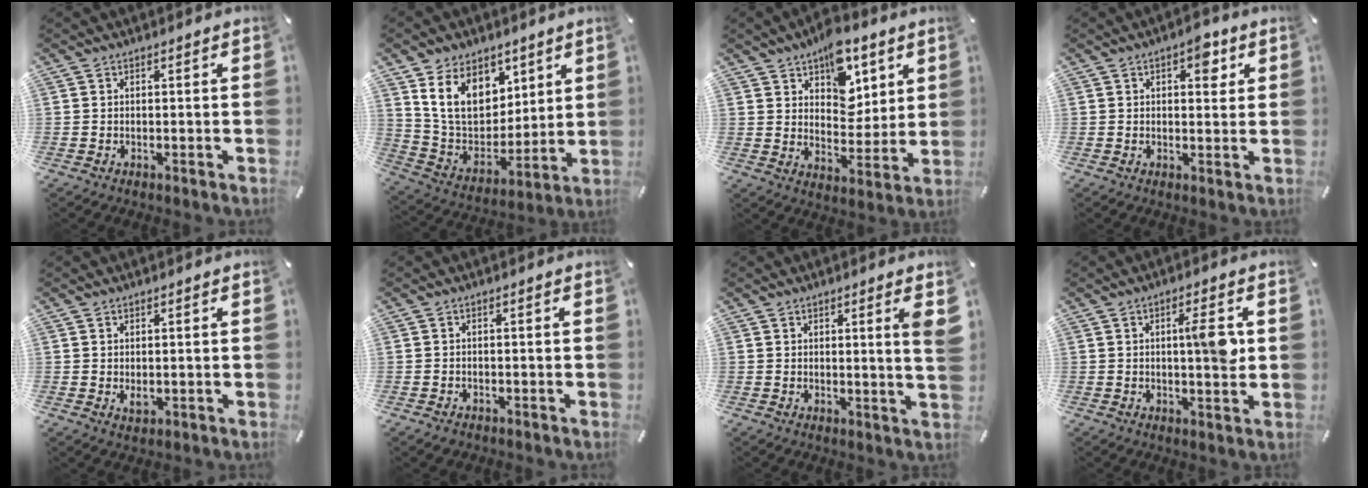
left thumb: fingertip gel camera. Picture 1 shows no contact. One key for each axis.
{"total": 15.1, "fx": 7.5, "fy": 11.2, "fz": 6.9, "tx": -0.137, "ty": -0.034, "tz": 0.149}
{"total": 12.2, "fx": 7.2, "fy": 7.9, "fz": 5.9, "tx": -0.074, "ty": -0.042, "tz": 0.127}
{"total": 5.6, "fx": 2.1, "fy": 3.2, "fz": 4.1, "tx": -0.030, "ty": -0.013, "tz": 0.024}
{"total": 1.9, "fx": 0.2, "fy": 1.2, "fz": 1.5, "tx": -0.036, "ty": -0.001, "tz": 0.002}
{"total": 0.9, "fx": -0.5, "fy": 0.6, "fz": 0.4, "tx": -0.009, "ty": 0.001, "tz": -0.011}
{"total": 4.5, "fx": 1.8, "fy": 0.0, "fz": 4.1, "tx": -0.066, "ty": -0.011, "tz": 0.025}
{"total": 8.0, "fx": 1.5, "fy": 1.9, "fz": 7.6, "tx": -0.122, "ty": -0.007, "tz": 0.018}